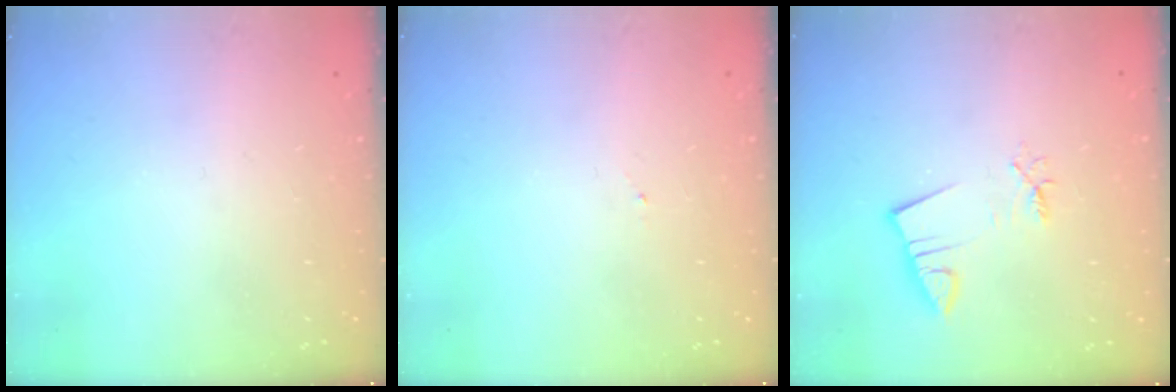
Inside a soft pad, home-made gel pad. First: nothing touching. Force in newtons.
{"total": 2.5, "press": 2.5, "slide": 0.1}
{"total": 2.7, "press": 2.7, "slide": 0.4}